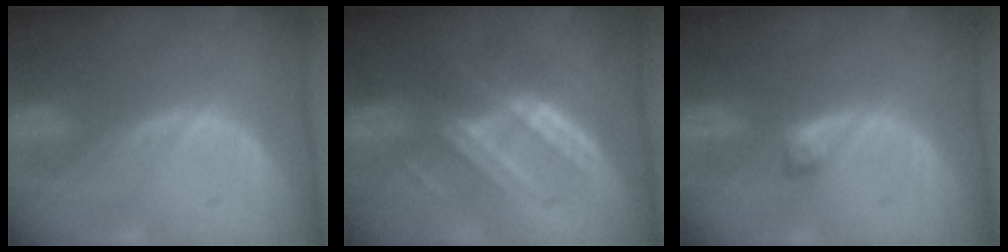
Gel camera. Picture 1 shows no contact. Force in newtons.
{"total": 6.6, "press": 6.5, "slide": 0.9}
{"total": 1.6, "press": 1.6, "slide": 0.3}